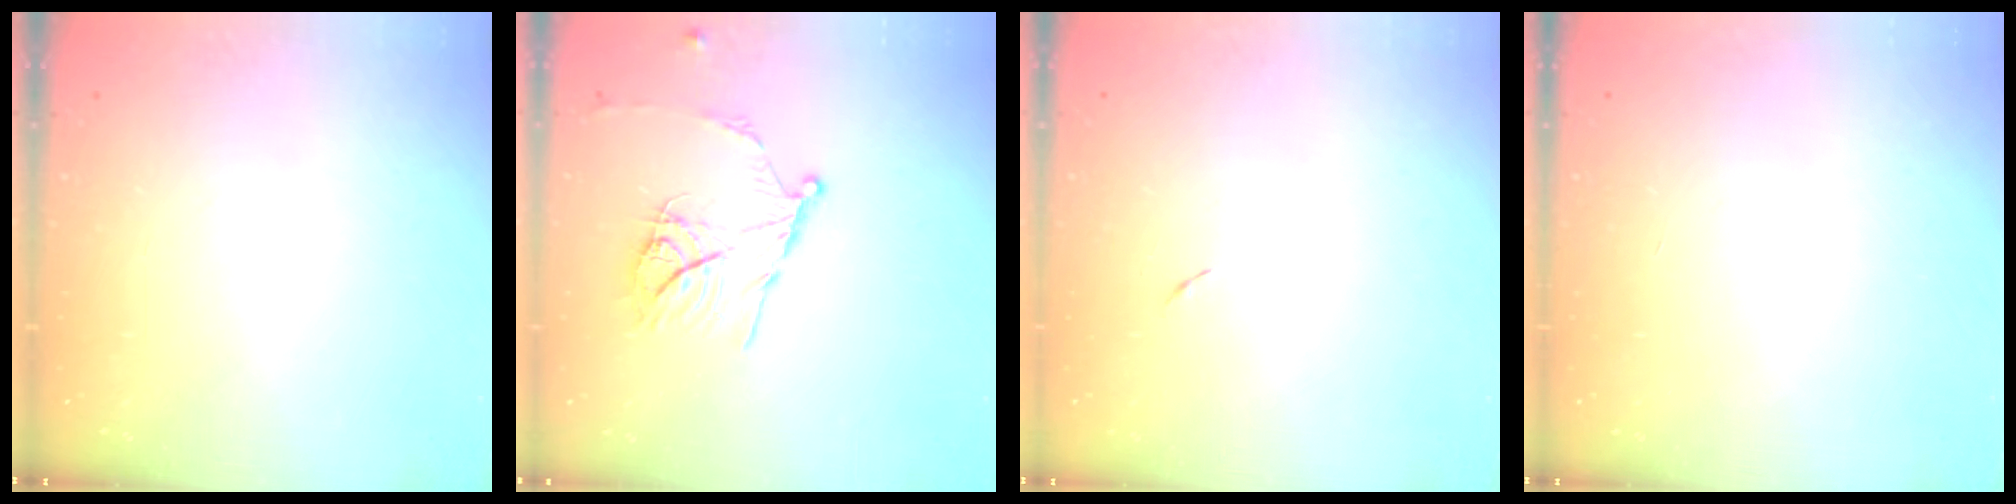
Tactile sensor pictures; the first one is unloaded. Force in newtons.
{"total": 13.1, "press": 13.1, "slide": 1.0}
{"total": 3.5, "press": 3.4, "slide": 0.9}
{"total": 1.5, "press": 1.5, "slide": 0.1}